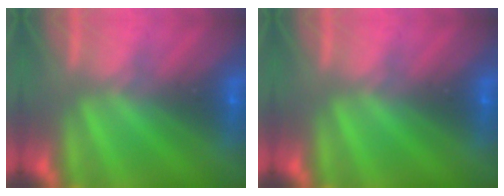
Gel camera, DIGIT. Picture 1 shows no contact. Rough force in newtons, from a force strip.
{"total": 0.0}